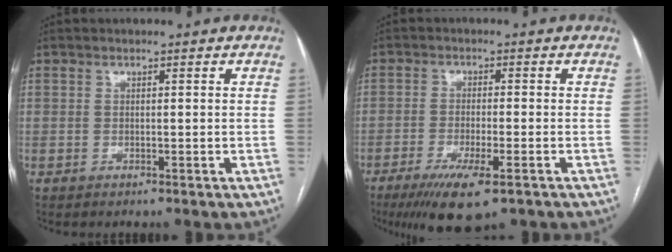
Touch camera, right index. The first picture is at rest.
{"total": 8.9, "force": [-5.5, 1.5, 6.9], "torque": [-0.118, -0.022, -0.086]}